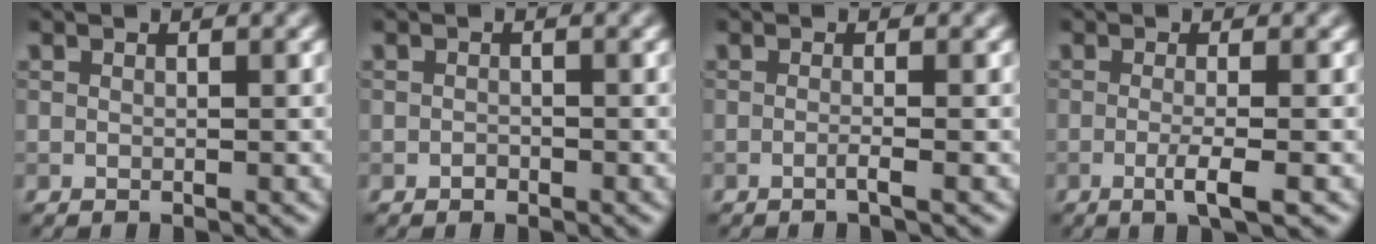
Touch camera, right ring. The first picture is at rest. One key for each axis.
{"total": 0.6, "fx": -0.5, "fy": 0.4, "fz": 0.2, "tx": -0.003, "ty": -0.006, "tz": -0.011}
{"total": 1.1, "fx": -0.6, "fy": 0.2, "fz": 1.0, "tx": -0.015, "ty": -0.004, "tz": -0.018}
{"total": 2.7, "fx": -0.9, "fy": 0.5, "fz": 2.5, "tx": -0.041, "ty": -0.006, "tz": -0.022}